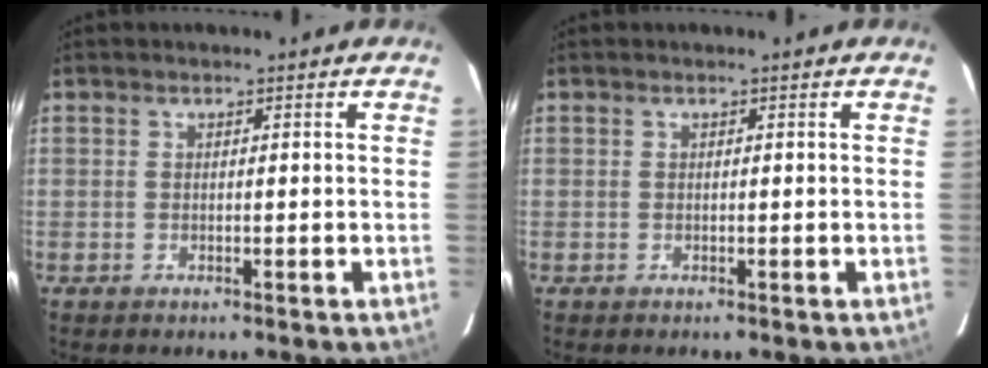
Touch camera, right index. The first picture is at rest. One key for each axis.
{"total": 0.0}